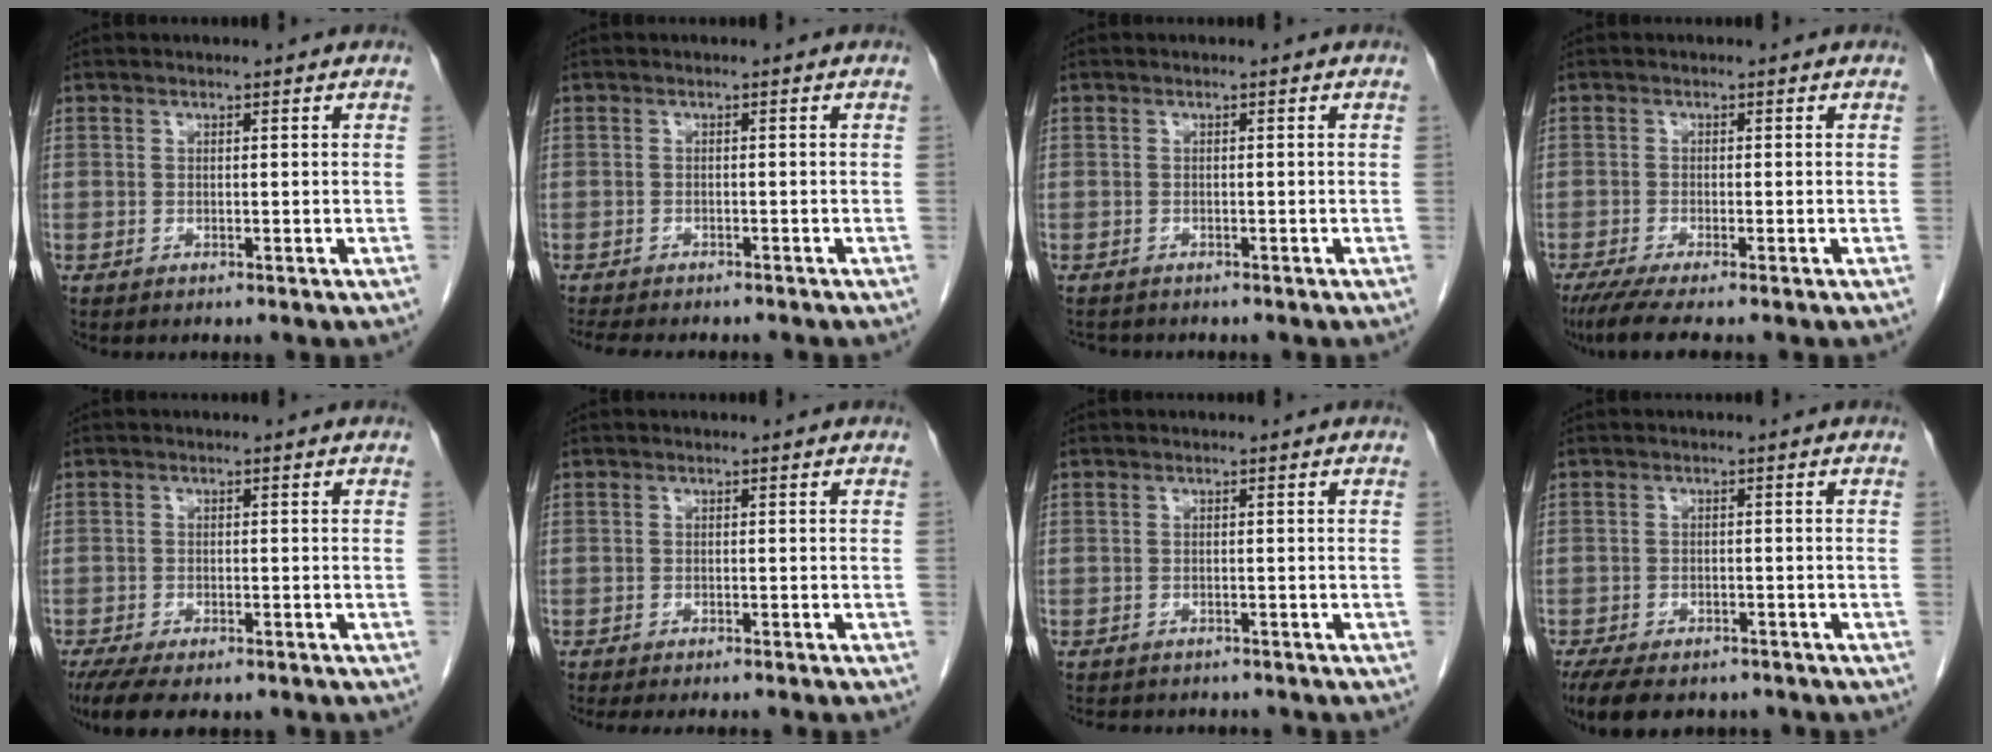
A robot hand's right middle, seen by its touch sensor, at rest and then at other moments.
{"total": 9.0, "force": [-7.9, 2.0, 3.9], "torque": [-0.055, -0.008, -0.106]}
{"total": 2.0, "force": [-1.8, 0.7, 0.4], "torque": [-0.010, -0.007, -0.025]}
{"total": 5.1, "force": [-4.0, -0.2, 3.2], "torque": [-0.050, -0.013, -0.069]}
{"total": 9.8, "force": [-7.6, 3.1, 5.3], "torque": [-0.082, -0.010, -0.112]}
{"total": 7.9, "force": [-7.0, 0.4, 3.7], "torque": [-0.029, -0.014, -0.094]}
{"total": 6.9, "force": [-6.2, 2.1, 2.1], "torque": [-0.029, 0.000, -0.076]}
{"total": 11.8, "force": [-9.5, 4.7, 5.3], "torque": [-0.102, -0.005, -0.132]}